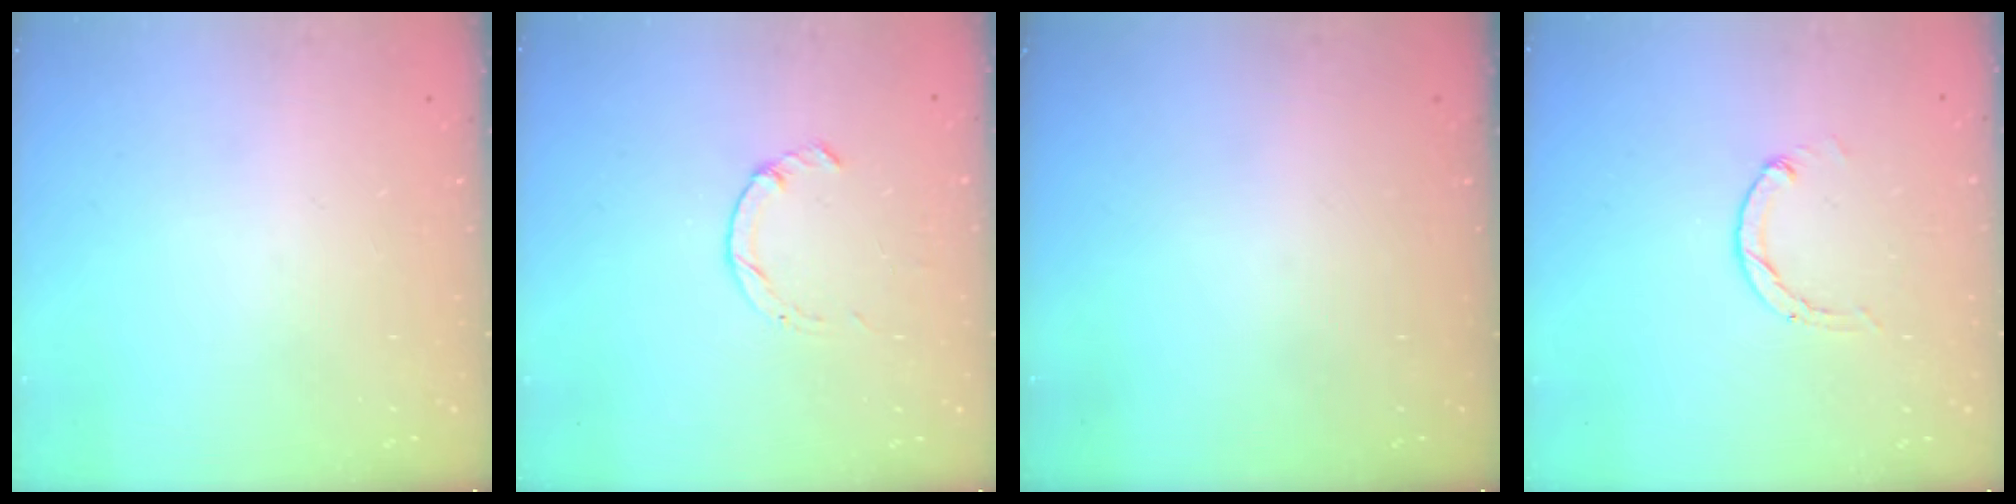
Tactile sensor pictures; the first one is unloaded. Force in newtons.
{"total": 1.0, "press": 1.0, "slide": 0.3}
{"total": 0.0}
{"total": 0.0}